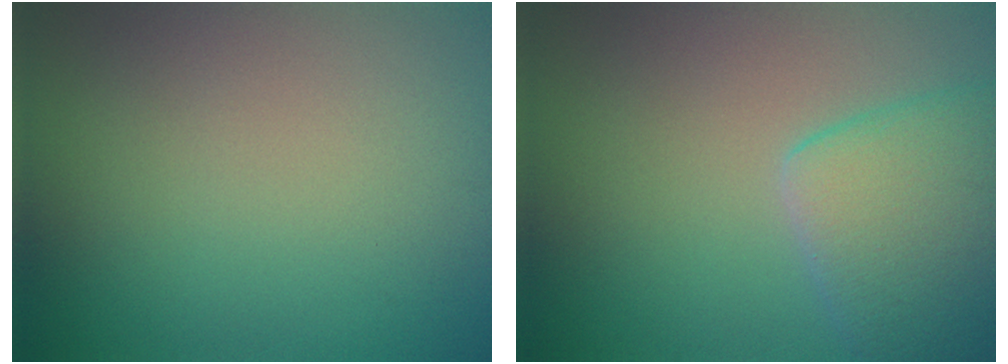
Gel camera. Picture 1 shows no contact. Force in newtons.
{"total": 5.2, "press": 5.2, "slide": 0.3}